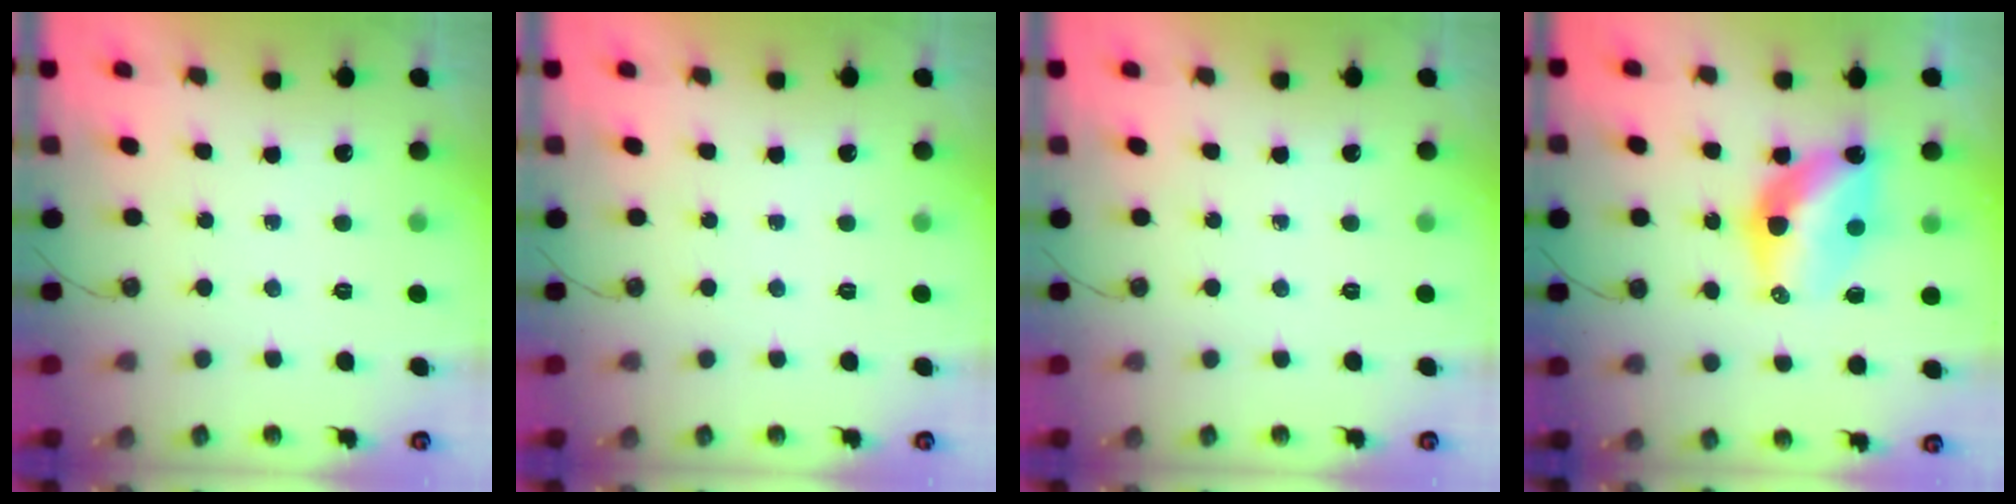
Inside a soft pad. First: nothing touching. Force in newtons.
{"total": 0.0}
{"total": 0.0}
{"total": 11.3, "press": 11.3, "slide": 1.0}